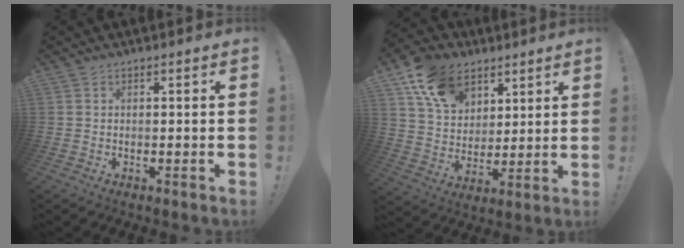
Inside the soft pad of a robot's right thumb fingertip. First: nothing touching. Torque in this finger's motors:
{"motor_torque": [1.20, 1.45, 0.90, 0.38, 0.30]}